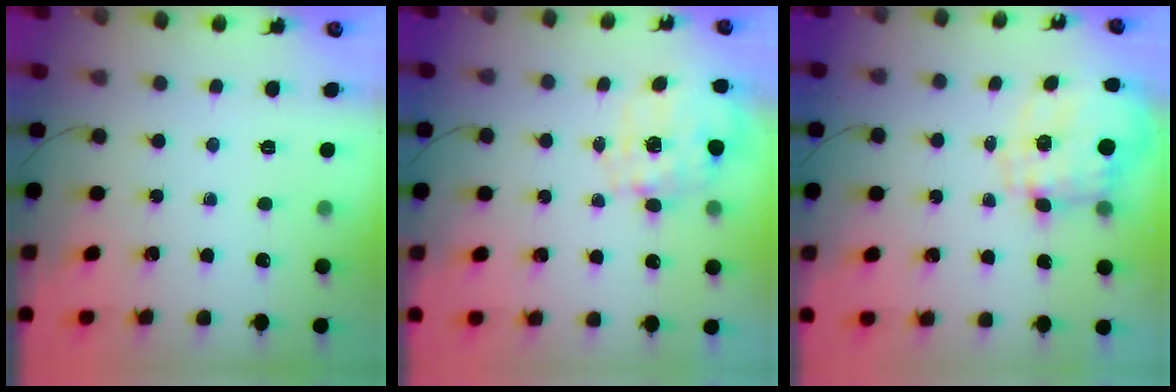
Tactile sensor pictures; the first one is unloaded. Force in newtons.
{"total": 8.6, "press": 8.5, "slide": 0.6}
{"total": 3.9, "press": 3.6, "slide": 1.6}